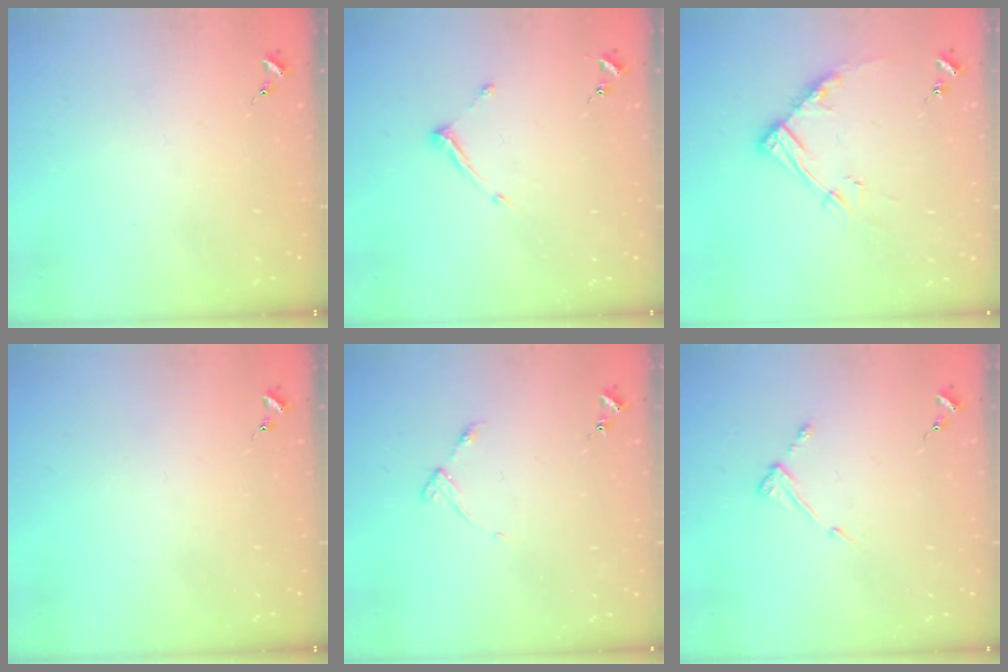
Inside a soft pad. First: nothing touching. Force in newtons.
{"total": 6.6, "press": 6.6, "slide": 0.3}
{"total": 13.1, "press": 13.0, "slide": 1.3}
{"total": 0.0}
{"total": 4.9, "press": 4.9, "slide": 0.6}
{"total": 4.4, "press": 4.3, "slide": 0.7}